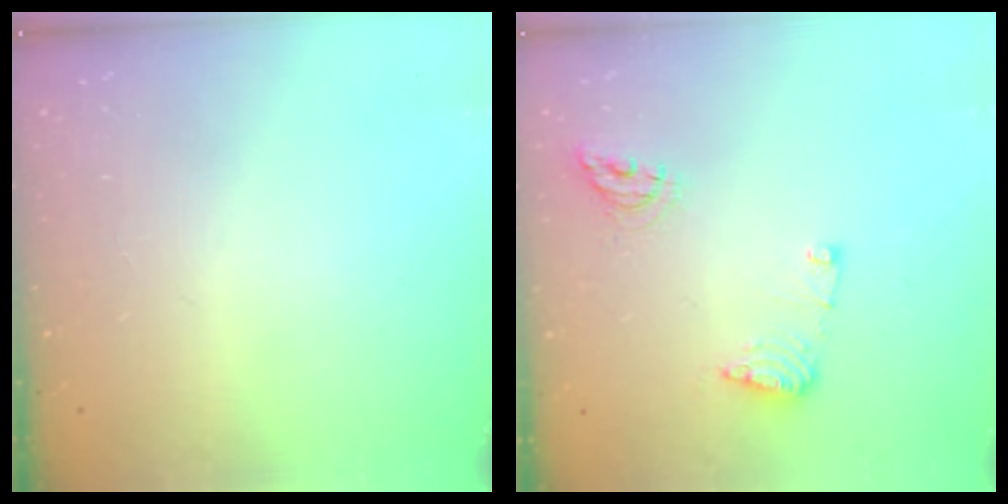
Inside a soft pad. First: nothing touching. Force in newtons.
{"total": 9.0, "press": 8.9, "slide": 0.9}